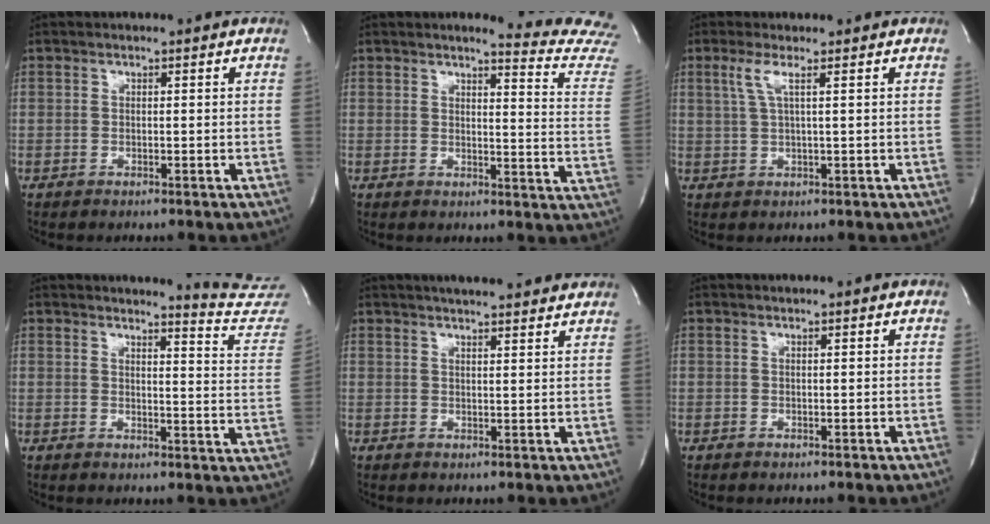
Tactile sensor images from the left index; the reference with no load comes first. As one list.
[{"total": 11.8, "force": [11.6, -1.7, 1.7], "torque": [-0.014, -0.130, 0.104]}, {"total": 2.7, "force": [1.0, -0.3, 2.5], "torque": [-0.065, 0.001, 0.025]}, {"total": 11.2, "force": [11.1, -1.3, 0.1], "torque": [0.004, -0.129, 0.100]}, {"total": 11.4, "force": [10.1, 1.3, 5.0], "torque": [-0.072, 0.009, 0.119]}, {"total": 1.0, "force": [0.9, -0.1, 0.4], "torque": [-0.010, 0.003, 0.010]}]